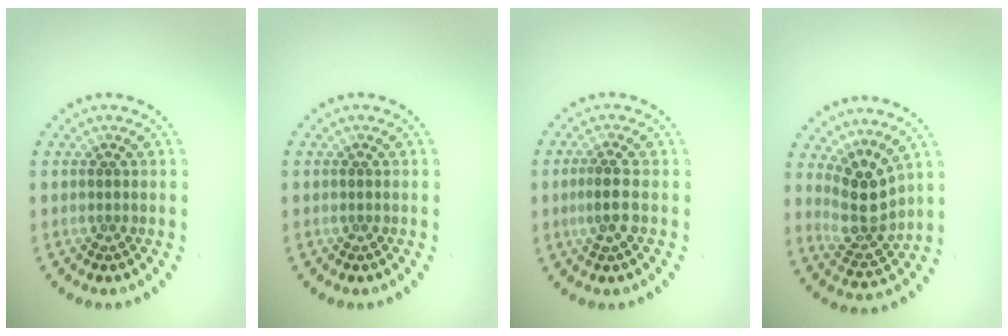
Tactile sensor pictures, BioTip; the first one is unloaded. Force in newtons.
{"total": 0.0}
{"total": 2.0, "press": 1.8, "slide": 0.9}
{"total": 3.7, "press": 3.3, "slide": 1.8}